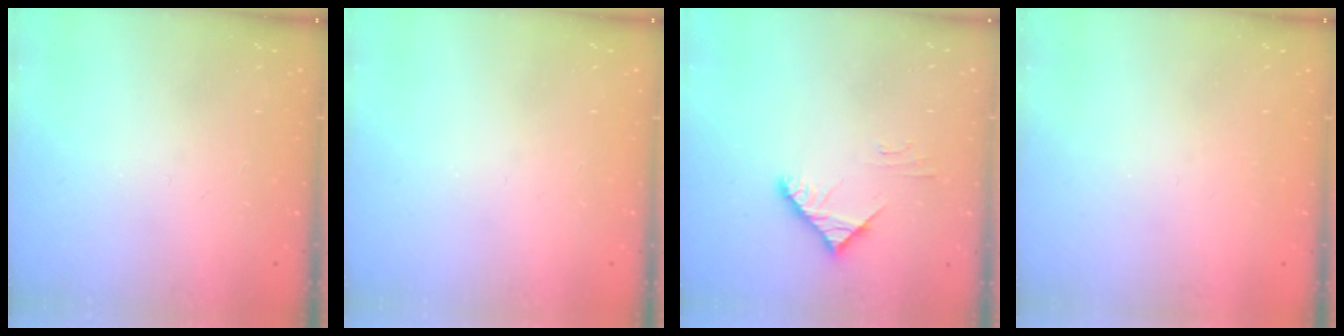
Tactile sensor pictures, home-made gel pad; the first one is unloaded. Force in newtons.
{"total": 0.0}
{"total": 5.6, "press": 5.6, "slide": 0.6}
{"total": 1.3, "press": 1.3, "slide": 0.2}